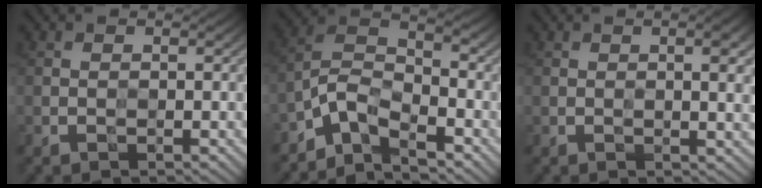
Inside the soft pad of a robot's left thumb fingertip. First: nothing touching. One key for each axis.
{"total": 6.9, "fx": -5.4, "fy": 2.6, "fz": 3.5, "tx": -0.064, "ty": 0.002, "tz": -0.125}
{"total": 4.2, "fx": 0.8, "fy": 0.8, "fz": 4.1, "tx": -0.062, "ty": 0.007, "tz": 0.012}